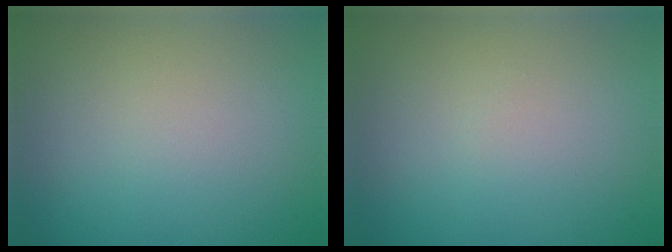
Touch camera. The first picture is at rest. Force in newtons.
{"total": 0.0}